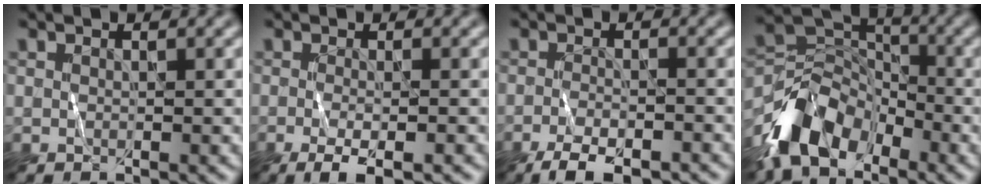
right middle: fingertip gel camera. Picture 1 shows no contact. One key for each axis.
{"total": 2.7, "fx": -1.5, "fy": 0.4, "fz": 2.2, "tx": -0.044, "ty": -0.007, "tz": -0.028}
{"total": 4.4, "fx": -3.6, "fy": 1.0, "fz": 2.3, "tx": -0.044, "ty": -0.006, "tz": -0.064}
{"total": 7.0, "fx": -4.8, "fy": 3.9, "fz": 3.1, "tx": -0.055, "ty": 0.005, "tz": -0.100}